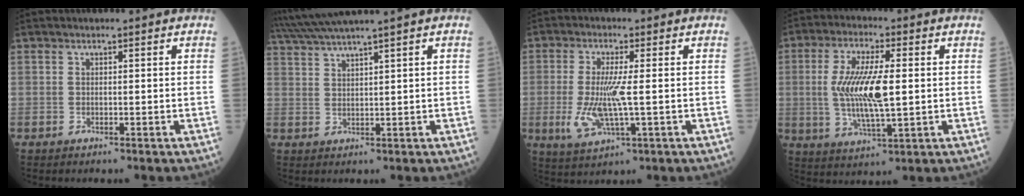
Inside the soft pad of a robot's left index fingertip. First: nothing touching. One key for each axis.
{"total": 7.4, "fx": 6.3, "fy": -1.9, "fz": 3.2, "tx": -0.060, "ty": 0.022, "tz": 0.120}
{"total": 6.5, "fx": -0.8, "fy": 1.0, "fz": 6.4, "tx": -0.147, "ty": -0.010, "tz": -0.010}
{"total": 10.9, "fx": 0.5, "fy": 2.2, "fz": 10.6, "tx": -0.222, "ty": -0.001, "tz": 0.013}